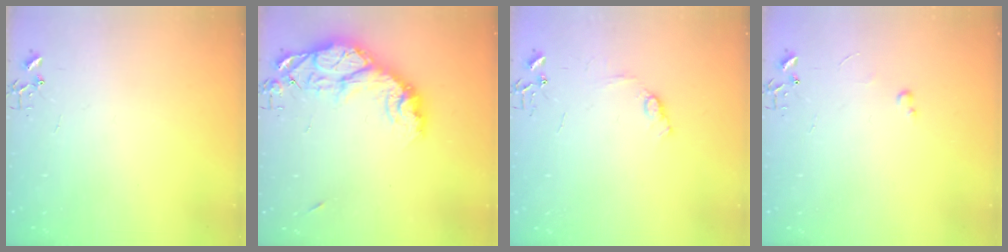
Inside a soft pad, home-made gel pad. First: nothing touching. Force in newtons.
{"total": 15.3, "press": 15.2, "slide": 1.3}
{"total": 7.2, "press": 7.1, "slide": 0.8}
{"total": 2.6, "press": 2.6, "slide": 0.4}